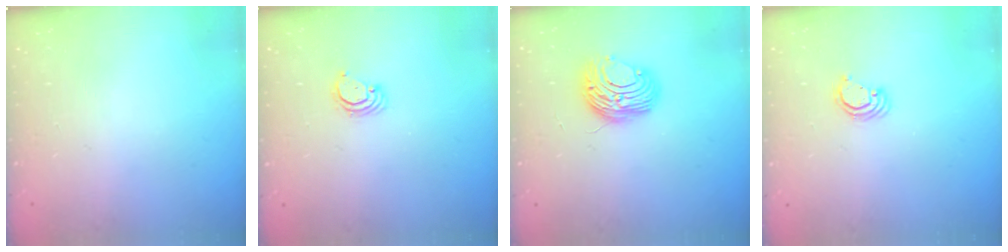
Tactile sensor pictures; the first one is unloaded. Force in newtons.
{"total": 2.9, "press": 2.9, "slide": 0.3}
{"total": 10.0, "press": 10.0, "slide": 0.7}
{"total": 3.6, "press": 3.6, "slide": 0.2}